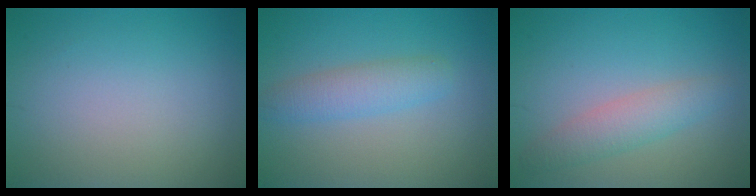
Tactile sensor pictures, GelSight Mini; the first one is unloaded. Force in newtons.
{"total": 3.0, "press": 3.0, "slide": 0.1}
{"total": 2.8, "press": 2.8, "slide": 0.1}